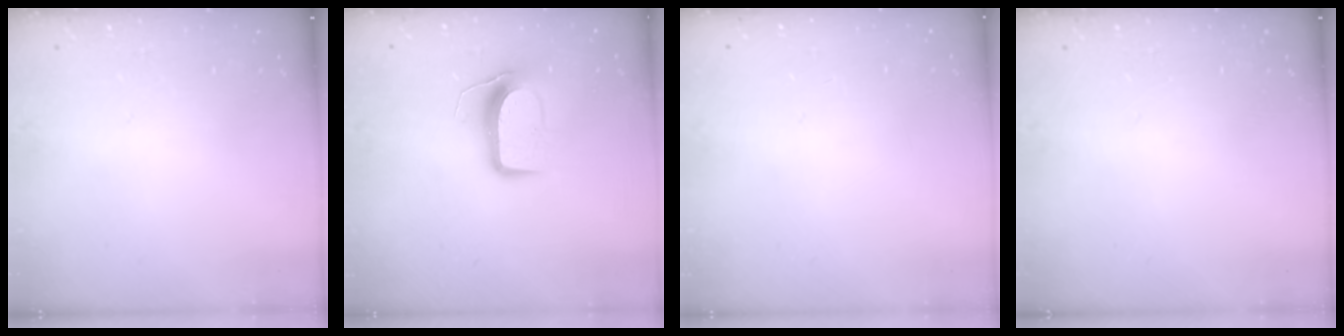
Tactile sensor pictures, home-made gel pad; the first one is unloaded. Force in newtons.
{"total": 9.3, "press": 9.3, "slide": 0.6}
{"total": 0.0}
{"total": 0.0}